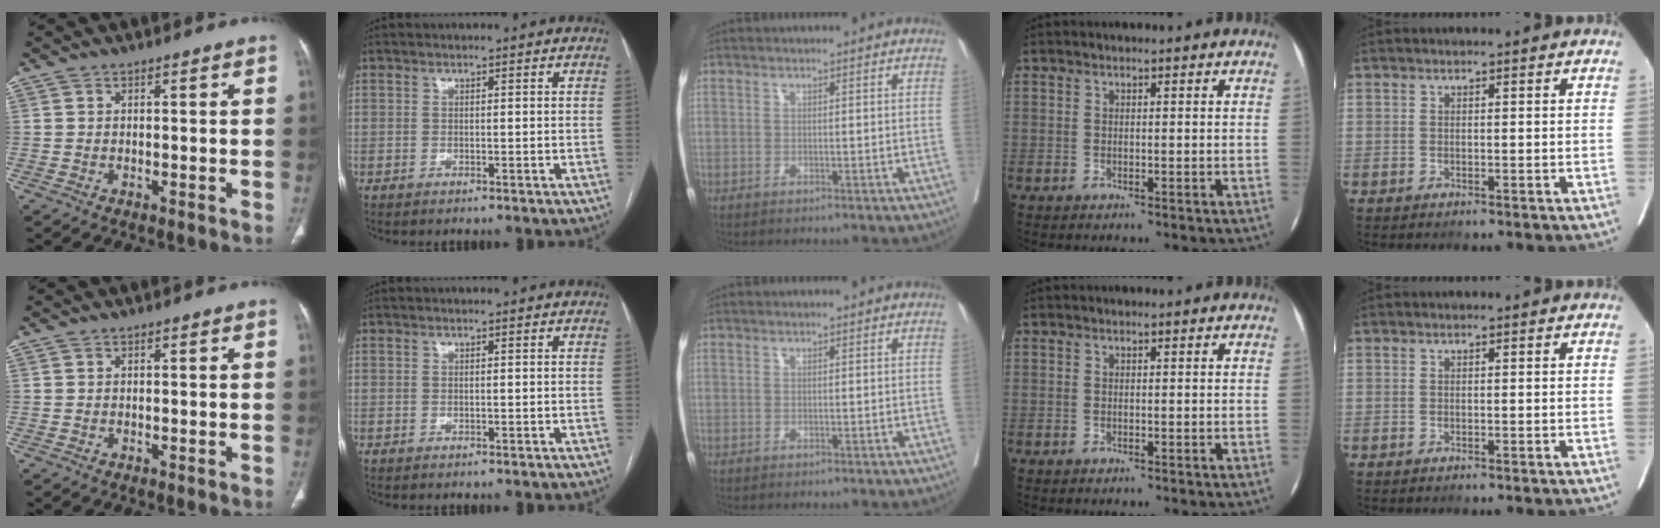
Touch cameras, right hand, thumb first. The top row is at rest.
{}